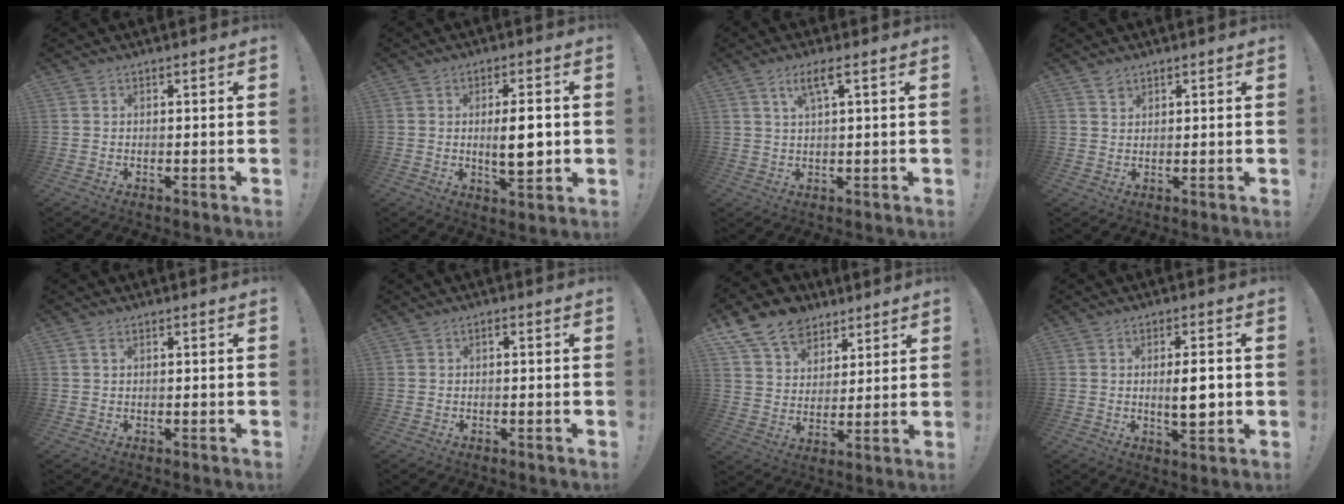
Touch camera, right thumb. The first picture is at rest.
{"total": 8.8, "force": [0.2, 2.6, 8.4], "torque": [-0.126, -0.012, -0.005]}
{"total": 5.3, "force": [2.4, 0.9, 4.6], "torque": [-0.085, 0.001, 0.038]}
{"total": 1.6, "force": [1.4, 0.7, 0.2], "torque": [0.008, -0.012, 0.024]}
{"total": 1.1, "force": [0.6, 0.6, 0.7], "torque": [-0.008, -0.002, 0.009]}
{"total": 0.7, "force": [-0.5, 0.2, 0.5], "torque": [-0.011, 0.003, -0.009]}
{"total": 12.9, "force": [8.7, 8.8, 3.7], "torque": [-0.068, -0.059, 0.172]}
{"total": 7.2, "force": [-0.2, 1.9, 7.0], "torque": [-0.102, -0.009, -0.007]}